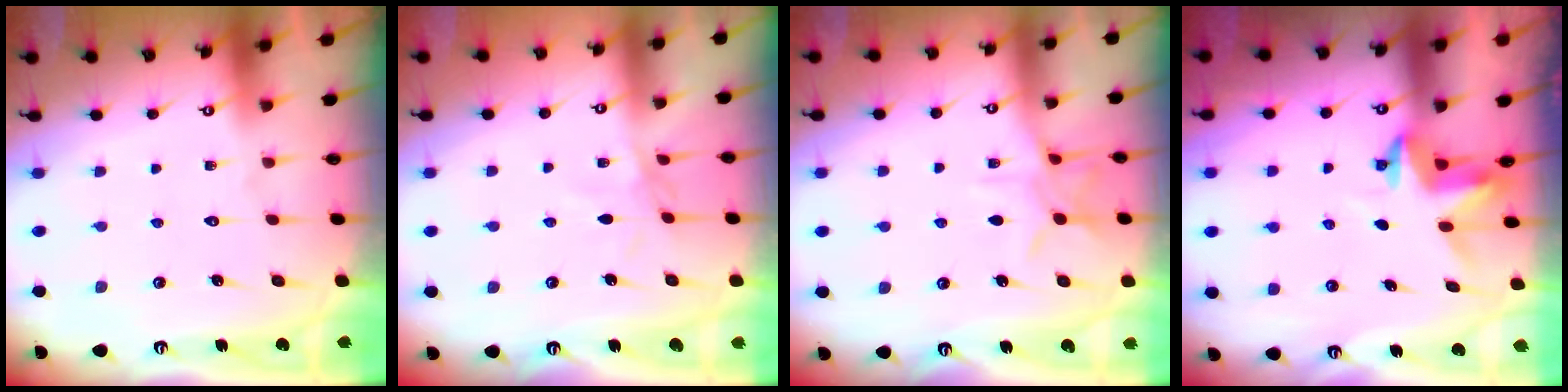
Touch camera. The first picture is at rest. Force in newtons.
{"total": 2.0, "press": 1.9, "slide": 0.4}
{"total": 7.8, "press": 7.8, "slide": 0.5}
{"total": 3.5, "press": 3.5, "slide": 0.2}